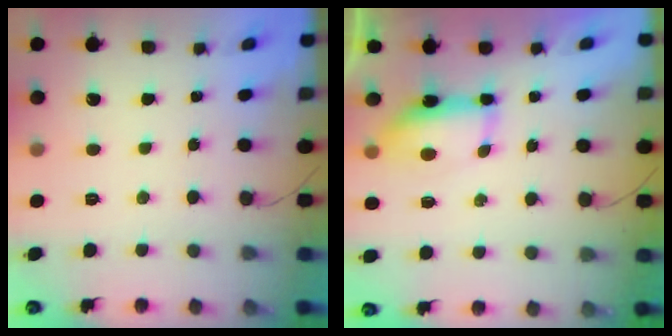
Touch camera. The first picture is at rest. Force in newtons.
{"total": 7.0, "press": 7.0, "slide": 0.5}